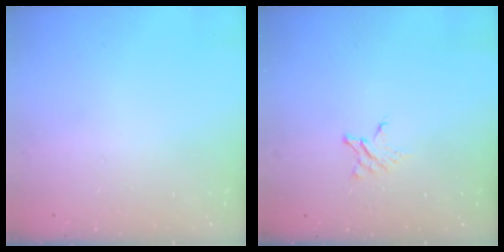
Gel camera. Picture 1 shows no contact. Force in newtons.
{"total": 2.8, "press": 2.8, "slide": 0.3}